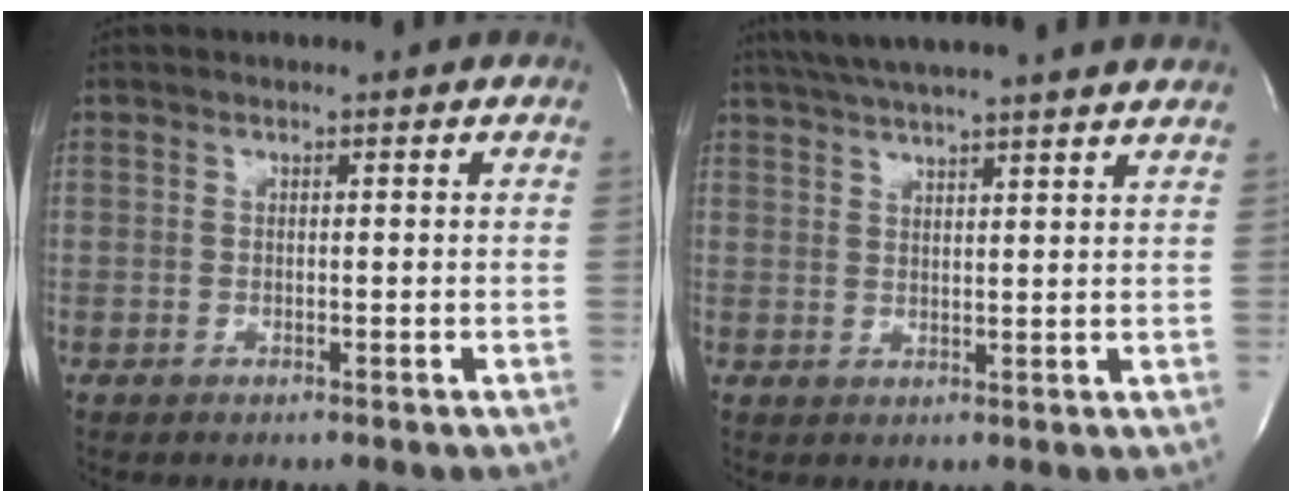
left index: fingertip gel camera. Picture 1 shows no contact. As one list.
[{"total": 17.1, "force": [15.0, 0.2, 8.2], "torque": [-0.143, 0.029, 0.203]}]